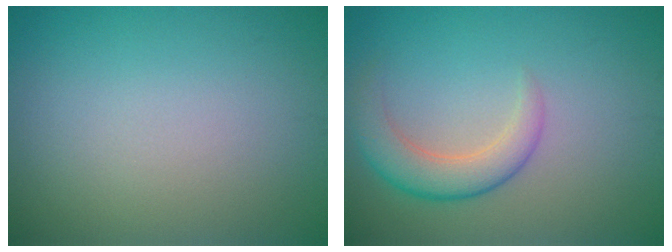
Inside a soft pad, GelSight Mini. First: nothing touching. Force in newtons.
{"total": 3.6, "press": 3.6, "slide": 0.1}